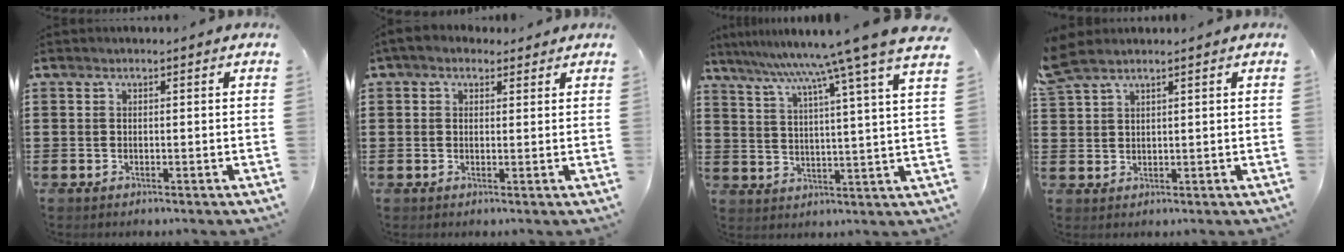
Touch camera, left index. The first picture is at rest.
{"total": 2.5, "force": [1.9, 1.3, 1.0], "torque": [-0.026, 0.004, 0.035]}
{"total": 9.1, "force": [7.9, -1.8, 4.3], "torque": [-0.109, -0.056, 0.123]}
{"total": 3.0, "force": [2.4, 1.0, 1.5], "torque": [-0.036, 0.003, 0.045]}